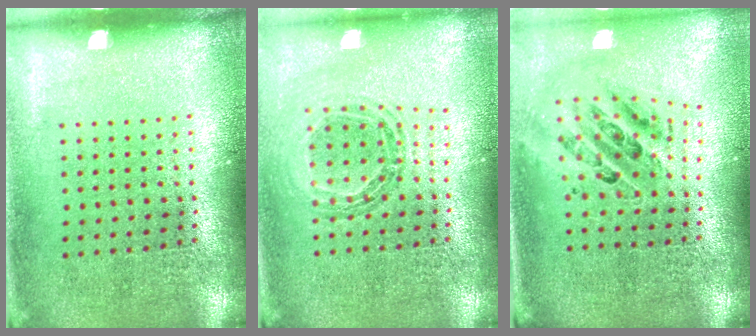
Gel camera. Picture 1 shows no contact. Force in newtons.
{"total": 0.9, "press": 0.9, "slide": 0.0}
{"total": 1.4, "press": 1.2, "slide": 0.6}